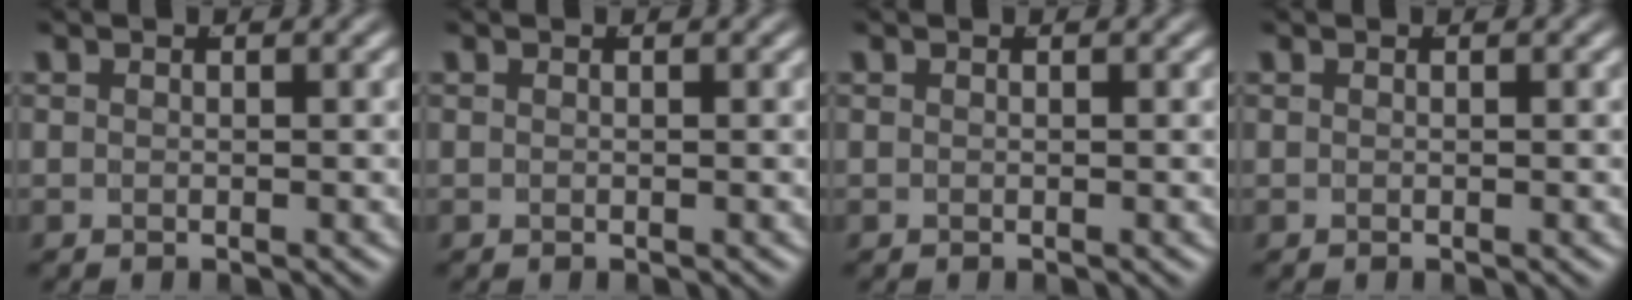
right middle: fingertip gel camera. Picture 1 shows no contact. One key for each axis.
{"total": 0.0}
{"total": 0.0}
{"total": 0.0}